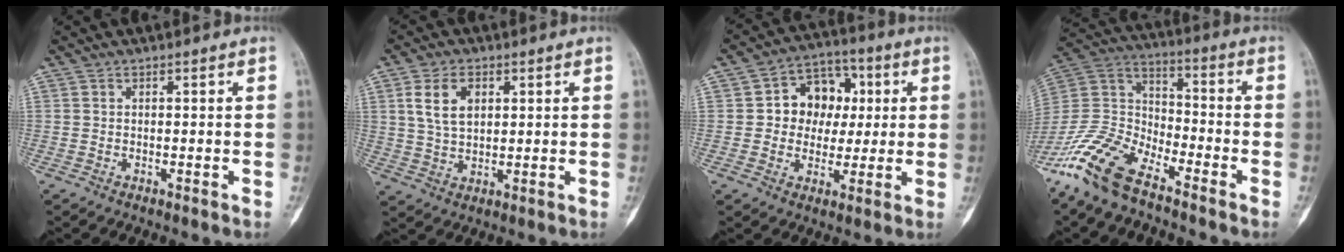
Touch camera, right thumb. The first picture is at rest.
{"total": 7.4, "force": [2.4, 4.6, 5.3], "torque": [-0.094, -0.005, 0.050]}
{"total": 11.5, "force": [1.4, 9.4, 6.4], "torque": [-0.042, 0.017, 0.016]}
{"total": 14.7, "force": [-10.8, 5.8, 8.1], "torque": [-0.158, 0.063, -0.218]}